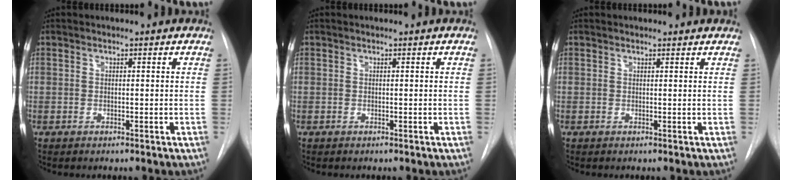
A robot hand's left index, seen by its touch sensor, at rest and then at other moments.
{"total": 0.0}
{"total": 1.5, "force": [1.4, 0.5, 0.1], "torque": [-0.005, 0.002, 0.011]}